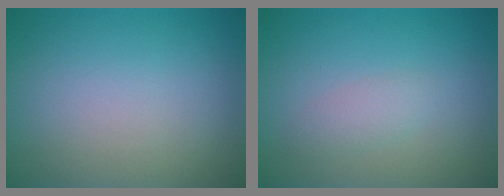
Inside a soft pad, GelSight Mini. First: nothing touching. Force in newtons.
{"total": 1.3, "press": 1.3, "slide": 0.1}